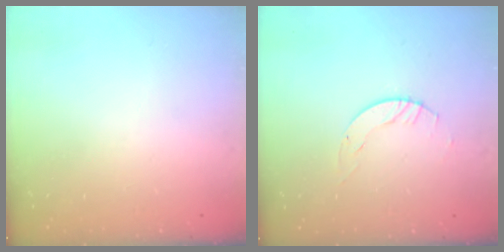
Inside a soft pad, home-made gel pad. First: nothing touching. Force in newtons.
{"total": 2.9, "press": 2.9, "slide": 0.4}